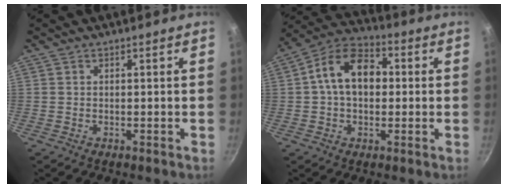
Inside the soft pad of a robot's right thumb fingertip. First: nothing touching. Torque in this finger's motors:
{"motor_torque": [0.43, 1.63, 0.69, -0.01, 0.07]}